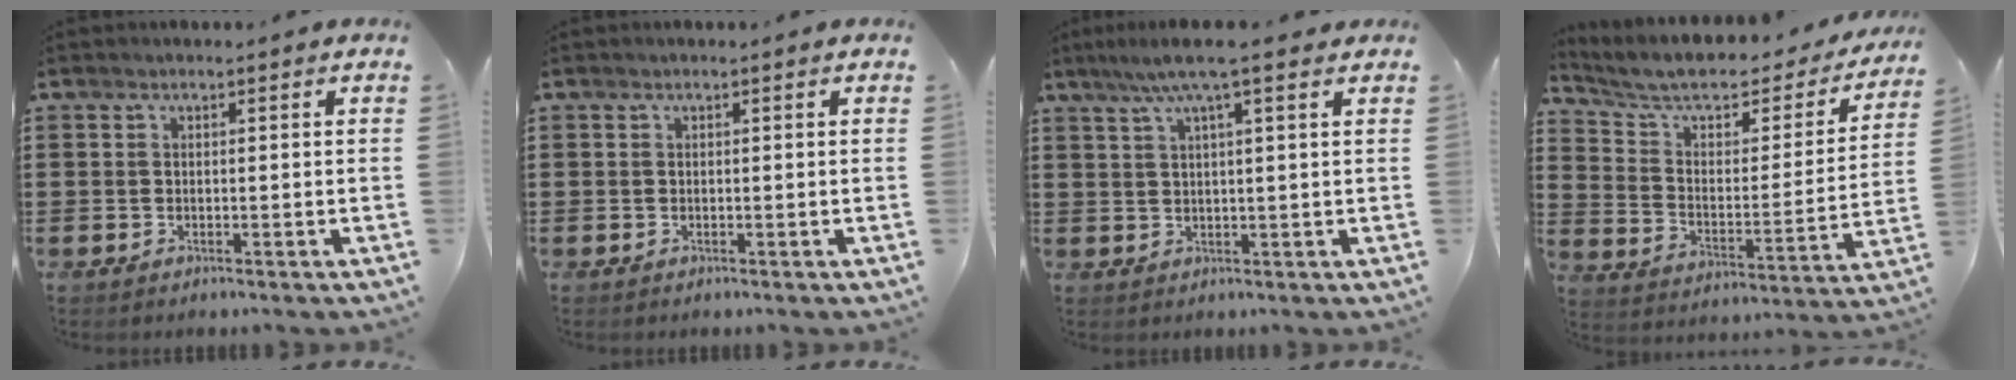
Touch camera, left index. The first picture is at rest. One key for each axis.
{"total": 0.0}
{"total": 5.8, "fx": 3.8, "fy": 0.4, "fz": 4.4, "tx": -0.095, "ty": 0.003, "tz": 0.066}
{"total": 7.6, "fx": 6.0, "fy": 2.7, "fz": 3.8, "tx": -0.093, "ty": -0.037, "tz": 0.099}